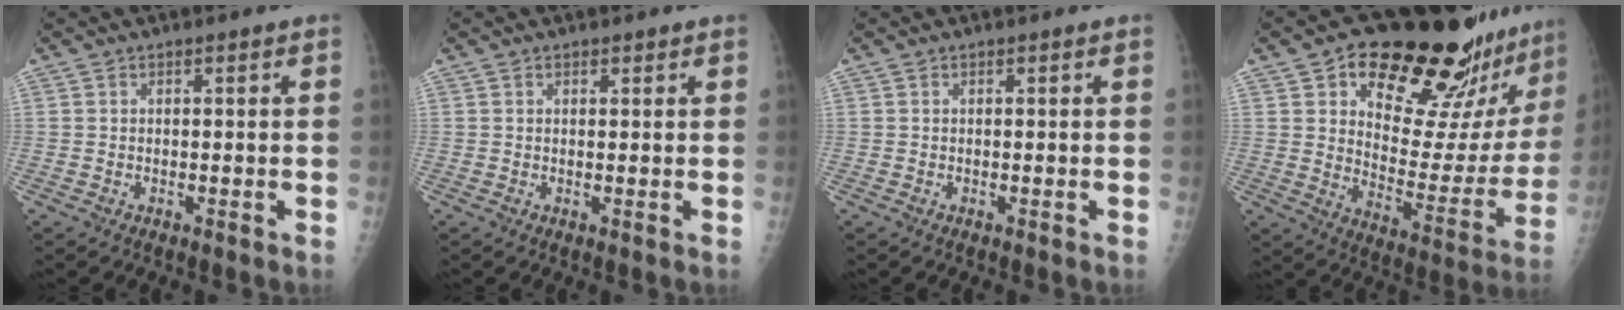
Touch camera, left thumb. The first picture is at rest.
{"total": 1.0, "force": [0.7, 0.6, 0.4], "torque": [0.001, -0.004, 0.009]}
{"total": 0.0}
{"total": 27.4, "force": [19.8, 9.6, 16.3], "torque": [-0.187, -0.093, 0.279]}